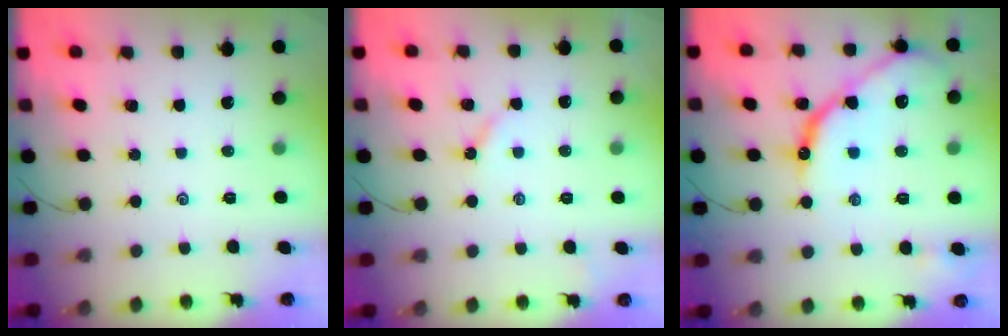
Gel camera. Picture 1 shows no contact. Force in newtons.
{"total": 2.3, "press": 2.3, "slide": 0.3}
{"total": 13.8, "press": 13.7, "slide": 1.2}